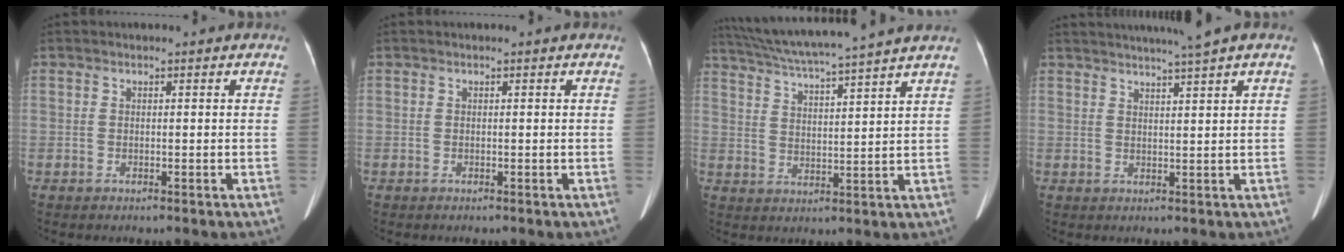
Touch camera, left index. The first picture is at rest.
{"total": 0.0}
{"total": 14.5, "force": [12.7, -1.7, 6.9], "torque": [-0.132, 0.003, 0.193]}
{"total": 6.1, "force": [4.9, -1.2, 3.4], "torque": [-0.051, 0.009, 0.069]}